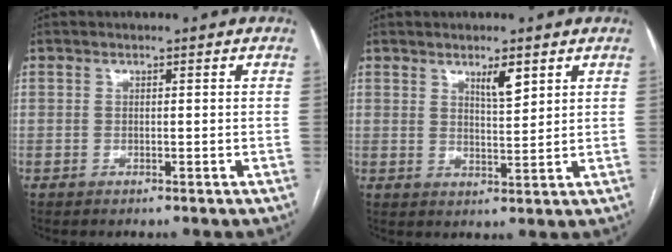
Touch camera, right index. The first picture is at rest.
{"total": 3.8, "force": [2.3, 0.7, 2.9], "torque": [-0.052, -0.003, 0.042]}